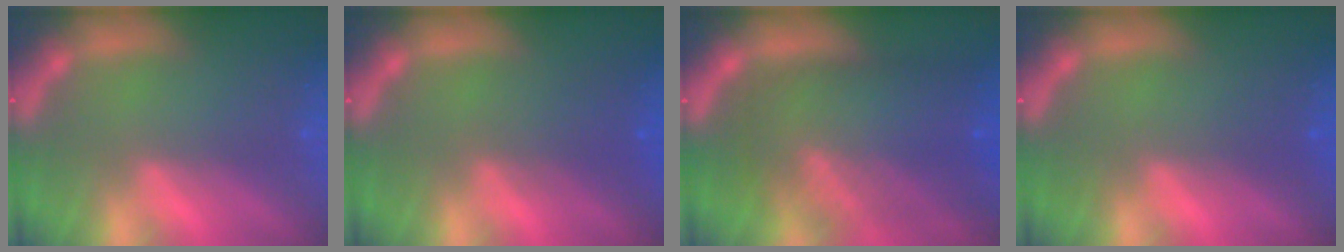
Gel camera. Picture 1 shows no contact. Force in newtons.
{"total": 2.5}
{"total": 10.1}
{"total": 1.0}